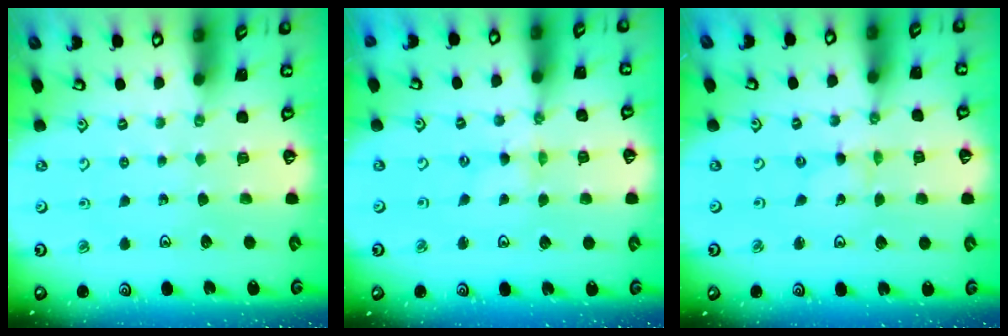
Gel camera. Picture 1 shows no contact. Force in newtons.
{"total": 0.0}
{"total": 0.0}